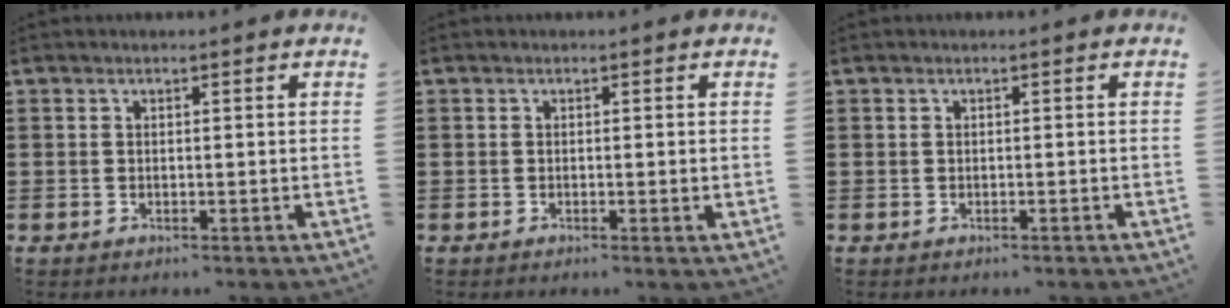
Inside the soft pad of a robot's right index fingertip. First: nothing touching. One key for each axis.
{"total": 0.6, "fx": 0.0, "fy": -0.1, "fz": 0.6, "tx": -0.011, "ty": -0.004, "tz": 0.000}
{"total": 0.0}